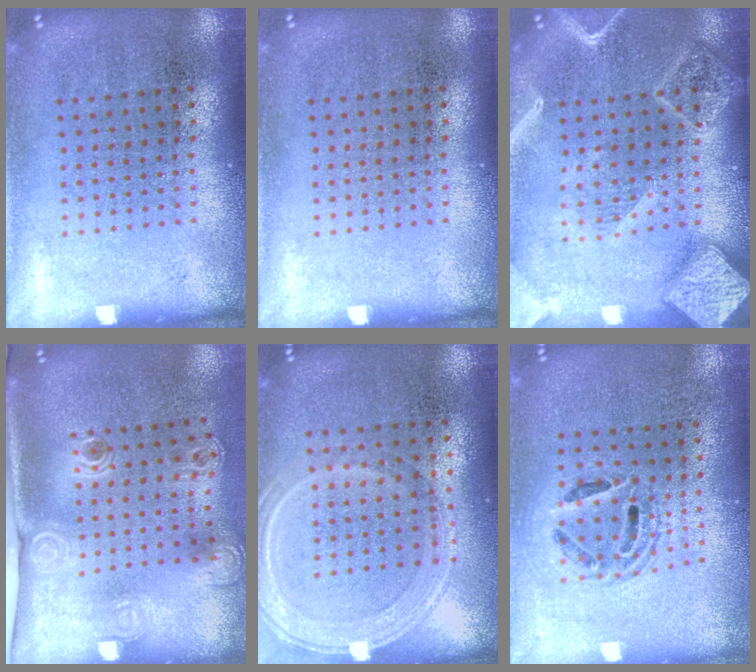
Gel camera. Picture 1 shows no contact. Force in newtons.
{"total": 0.0}
{"total": 2.8, "press": 2.8, "slide": 0.3}
{"total": 2.3, "press": 1.6, "slide": 1.7}
{"total": 1.2, "press": 1.2, "slide": 0.3}
{"total": 1.3, "press": 1.2, "slide": 0.6}